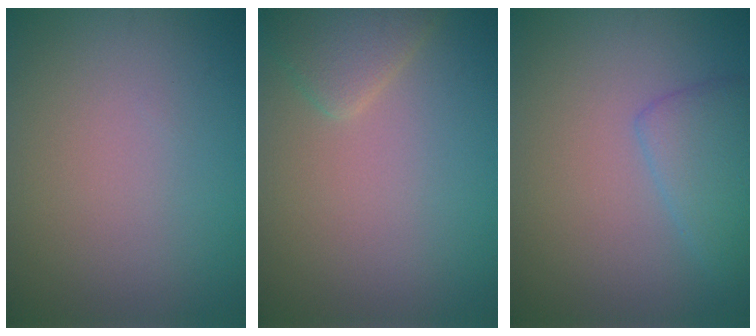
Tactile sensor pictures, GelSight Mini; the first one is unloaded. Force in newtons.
{"total": 2.4, "press": 2.4, "slide": 0.2}
{"total": 2.8, "press": 2.8, "slide": 0.2}